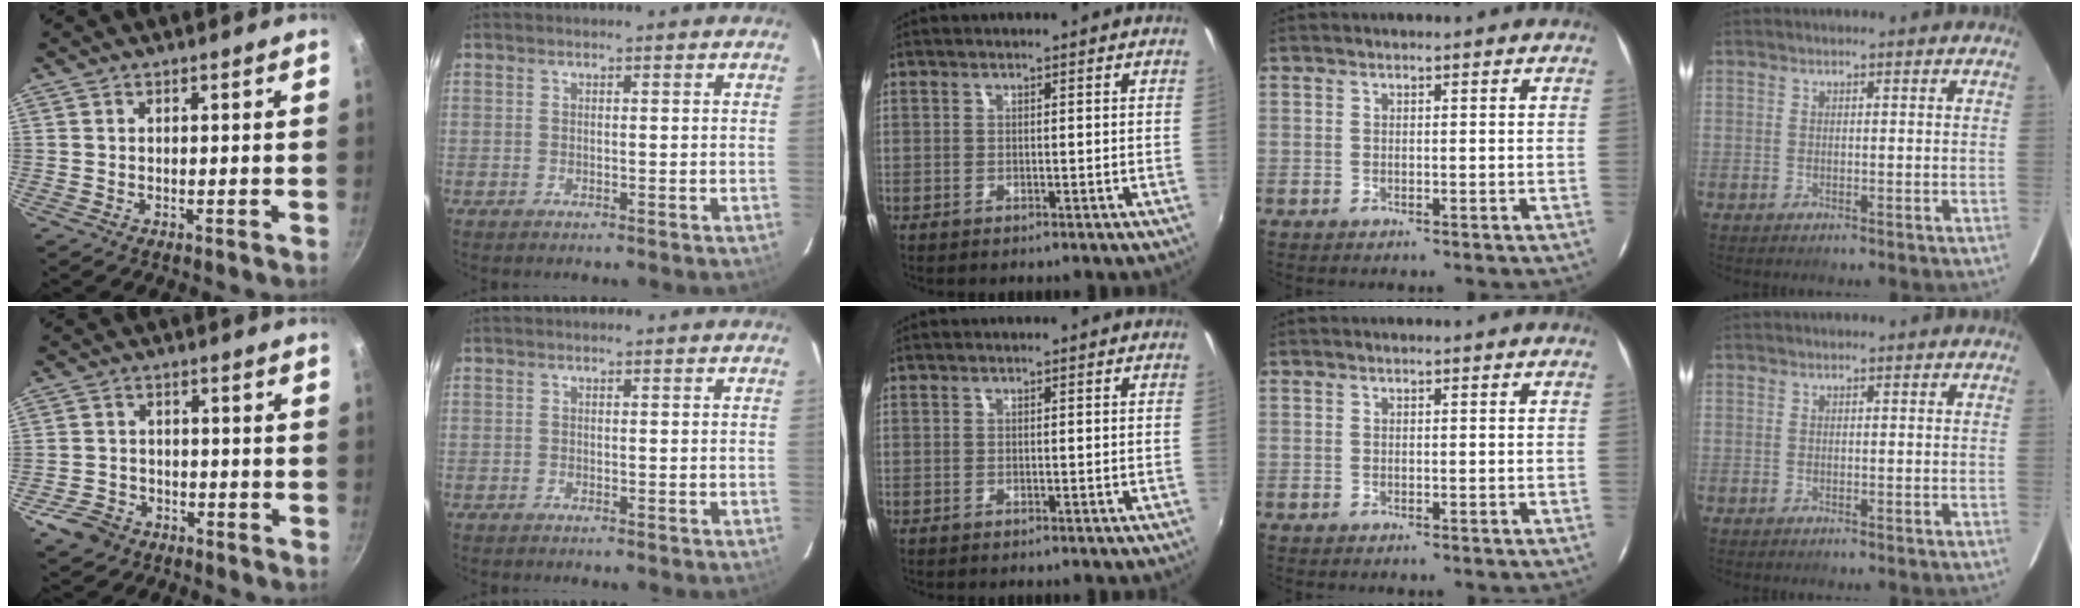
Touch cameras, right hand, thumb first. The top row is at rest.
{"thumb": {"total": 6.2, "force": [-3.6, 4.6, 2.2], "torque": [-0.037, 0.031, -0.059]}}